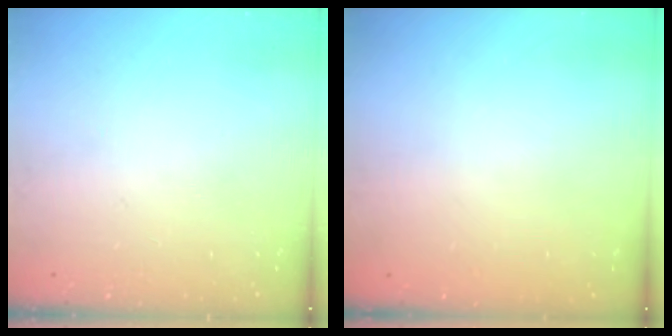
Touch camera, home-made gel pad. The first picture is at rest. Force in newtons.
{"total": 0.0}